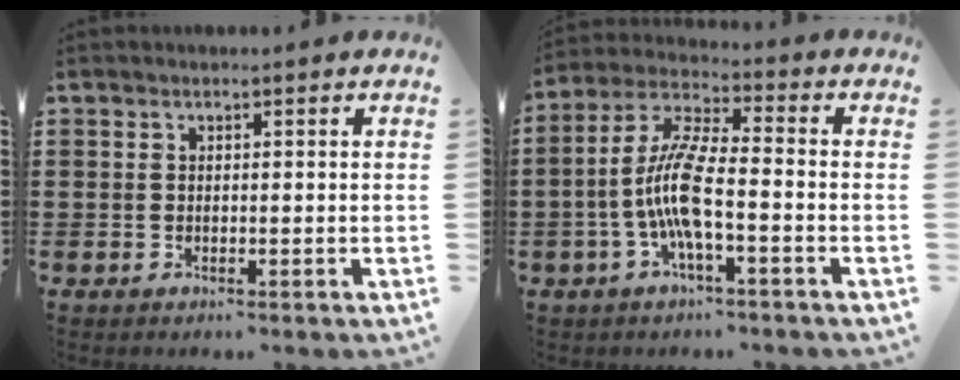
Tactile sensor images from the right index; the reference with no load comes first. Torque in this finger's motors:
{"motor_torque": [2.14, 0.00, 1.05, 0.21]}